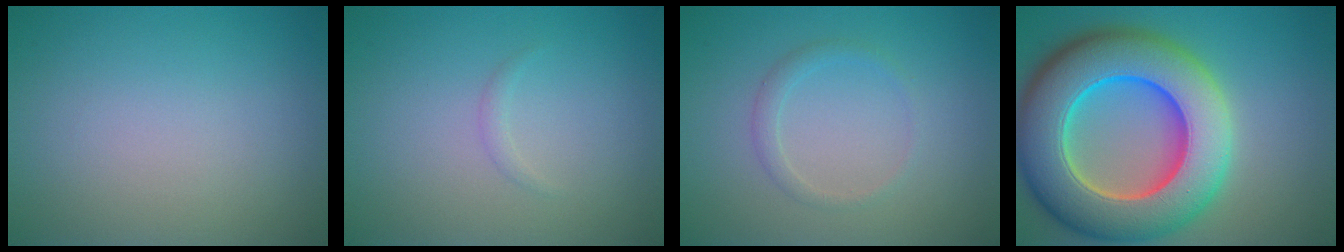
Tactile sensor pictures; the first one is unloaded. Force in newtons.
{"total": 0.6, "press": 0.6, "slide": 0.0}
{"total": 1.3, "press": 1.3, "slide": 0.1}
{"total": 13.9, "press": 13.8, "slide": 0.8}